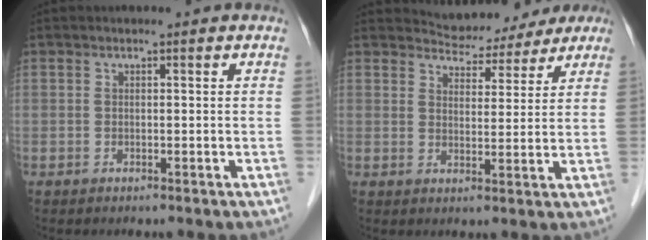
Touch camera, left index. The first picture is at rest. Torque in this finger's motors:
{"motor_torque": [1.07, -1.07, 0.38, 0.00]}